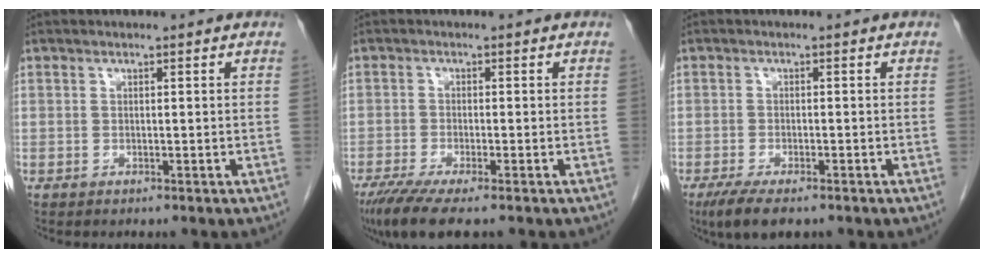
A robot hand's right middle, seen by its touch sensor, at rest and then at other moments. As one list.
[{"total": 7.0, "force": [-5.1, 0.8, 4.7], "torque": [-0.081, -0.018, -0.087]}, {"total": 5.6, "force": [-3.9, 1.5, 3.6], "torque": [-0.066, -0.013, -0.064]}]